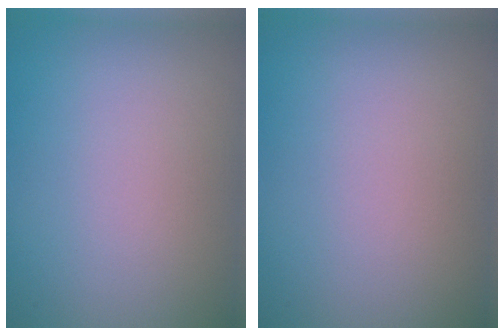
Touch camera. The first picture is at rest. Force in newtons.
{"total": 0.0}